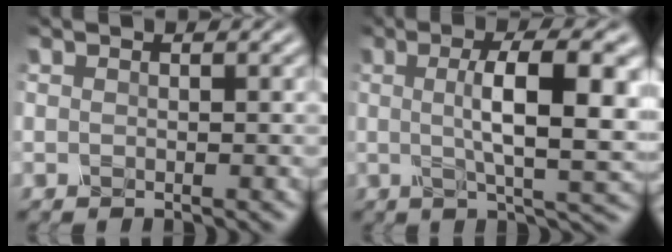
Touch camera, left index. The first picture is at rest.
{"total": 8.0, "force": [0.7, 1.8, 7.8], "torque": [-0.105, 0.007, 0.016]}